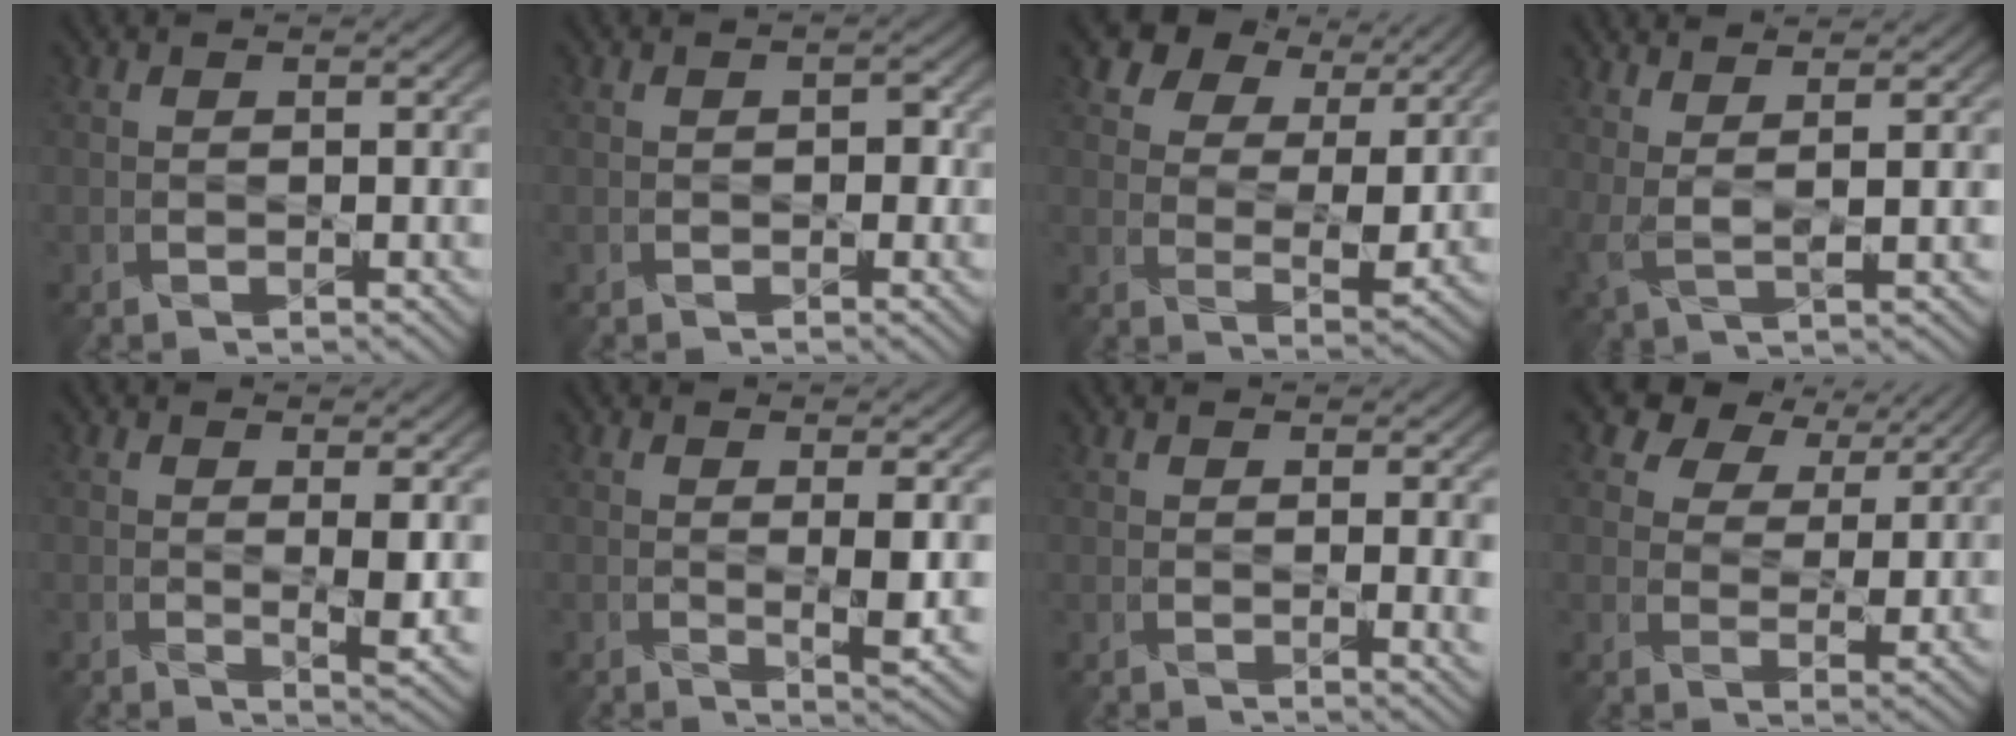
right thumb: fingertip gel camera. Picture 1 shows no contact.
{"total": 1.7, "force": [-0.1, 1.3, 1.1], "torque": [-0.002, 0.004, 0.001]}
{"total": 11.1, "force": [8.0, 5.8, 5.1], "torque": [-0.104, 0.010, 0.133]}
{"total": 4.3, "force": [3.5, -0.4, 2.4], "torque": [-0.064, 0.010, 0.072]}
{"total": 3.6, "force": [0.6, 0.6, 3.5], "torque": [-0.061, -0.001, 0.016]}
{"total": 4.0, "force": [0.4, 0.5, 3.9], "torque": [-0.067, -0.002, 0.014]}
{"total": 2.5, "force": [0.9, 0.0, 2.3], "torque": [-0.039, 0.003, 0.018]}
{"total": 7.6, "force": [5.8, 4.0, 2.9], "torque": [-0.060, 0.010, 0.097]}